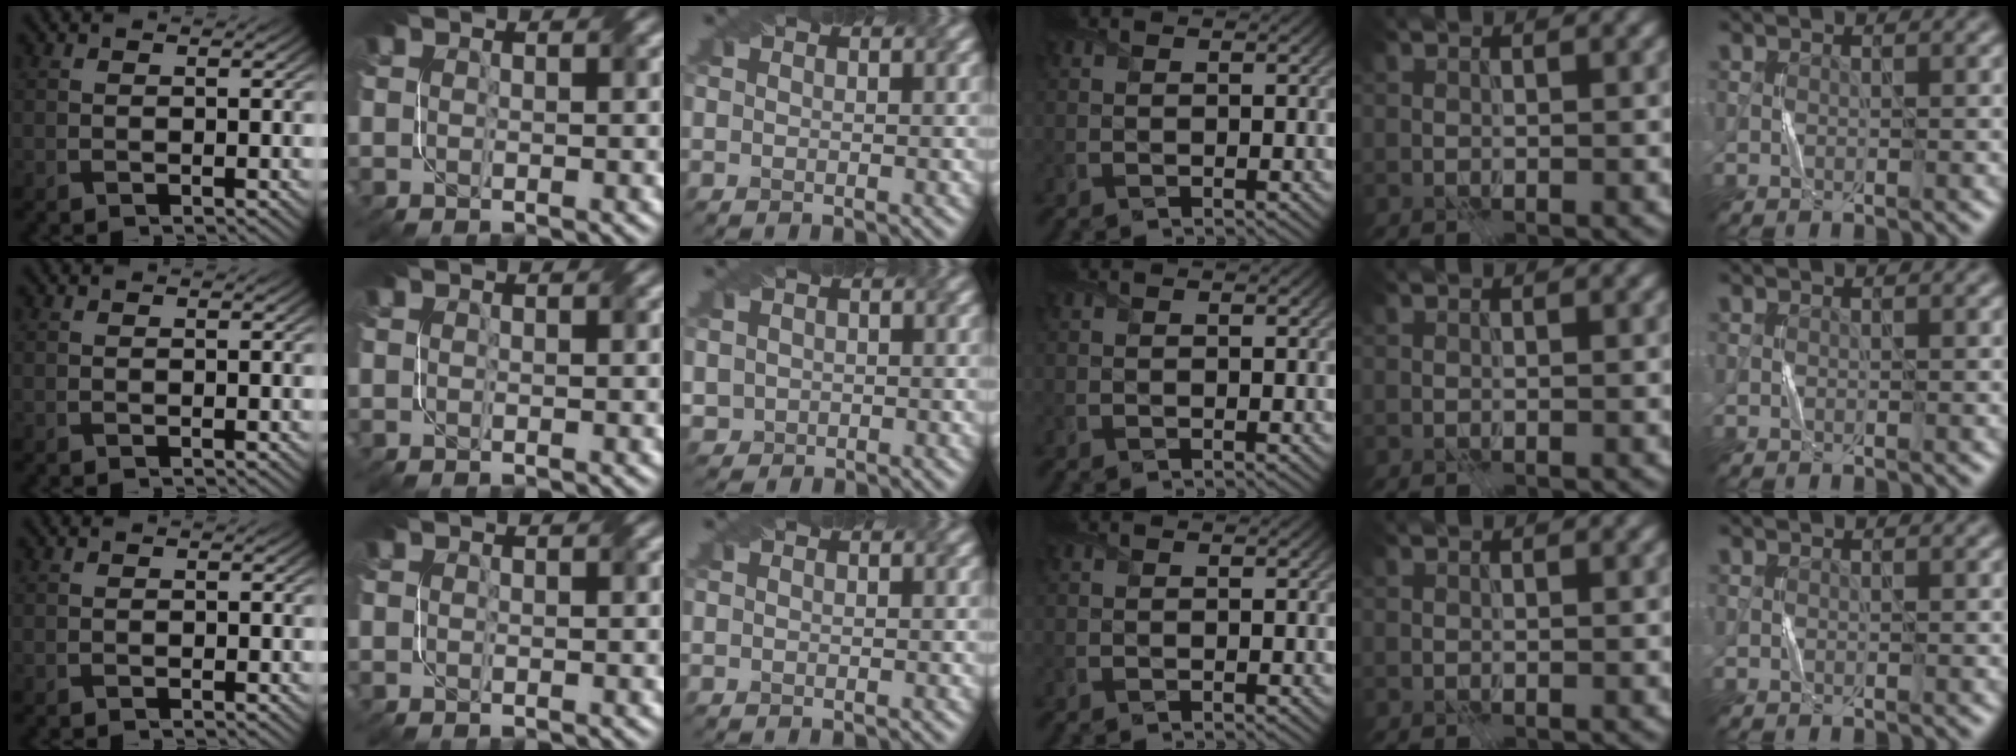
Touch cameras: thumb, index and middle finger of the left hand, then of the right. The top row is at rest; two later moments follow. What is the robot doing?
{"motion": "fold", "object": "paper"}